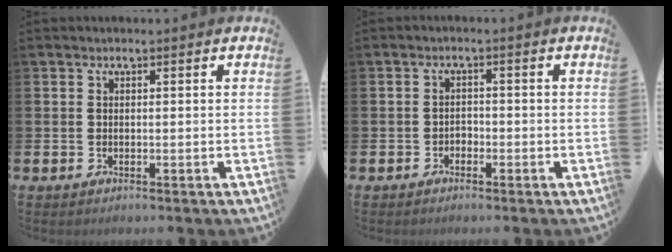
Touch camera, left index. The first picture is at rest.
{"total": 1.4, "force": [-1.1, 0.8, 0.1], "torque": [0.002, -0.001, -0.026]}